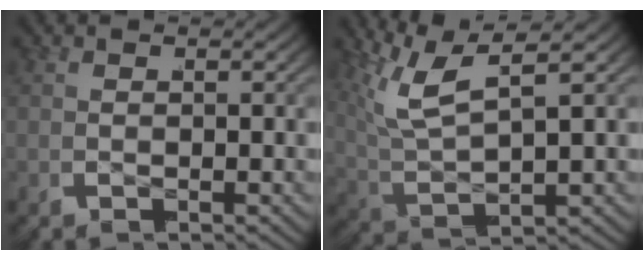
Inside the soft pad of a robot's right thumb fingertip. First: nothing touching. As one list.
[{"total": 7.9, "force": [2.5, 5.2, 5.4], "torque": [-0.148, -0.009, 0.044]}]